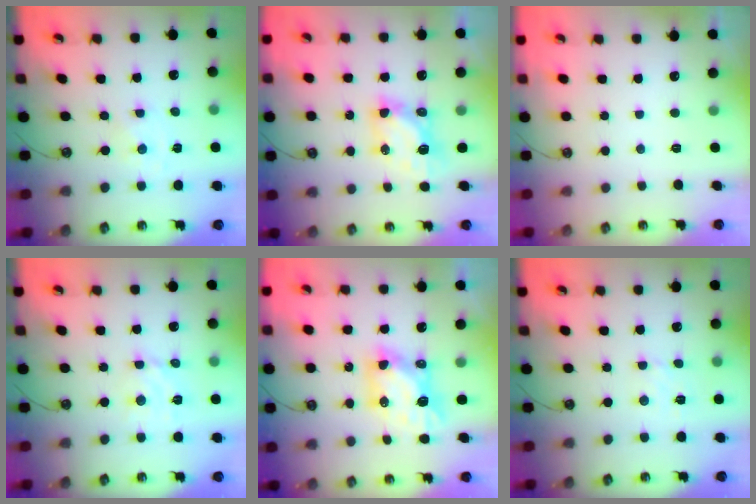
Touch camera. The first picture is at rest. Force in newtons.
{"total": 6.8, "press": 6.8, "slide": 0.4}
{"total": 0.0}
{"total": 6.0, "press": 6.0, "slide": 0.3}
{"total": 7.2, "press": 7.1, "slide": 0.7}
{"total": 2.5, "press": 2.4, "slide": 0.6}